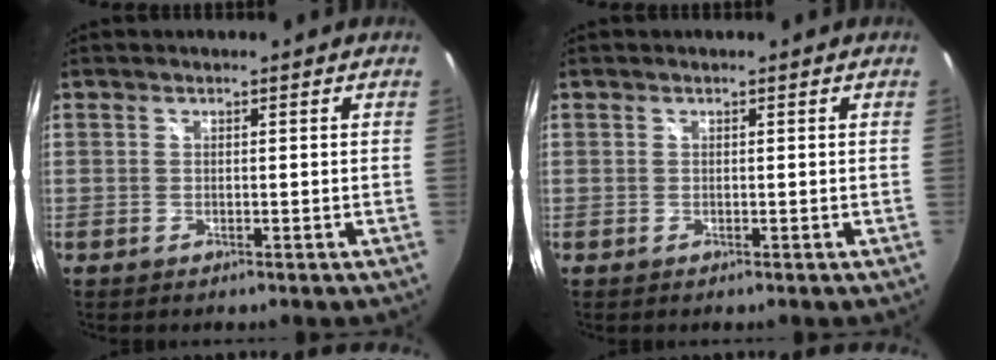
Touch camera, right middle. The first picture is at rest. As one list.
[{"total": 0.0}]